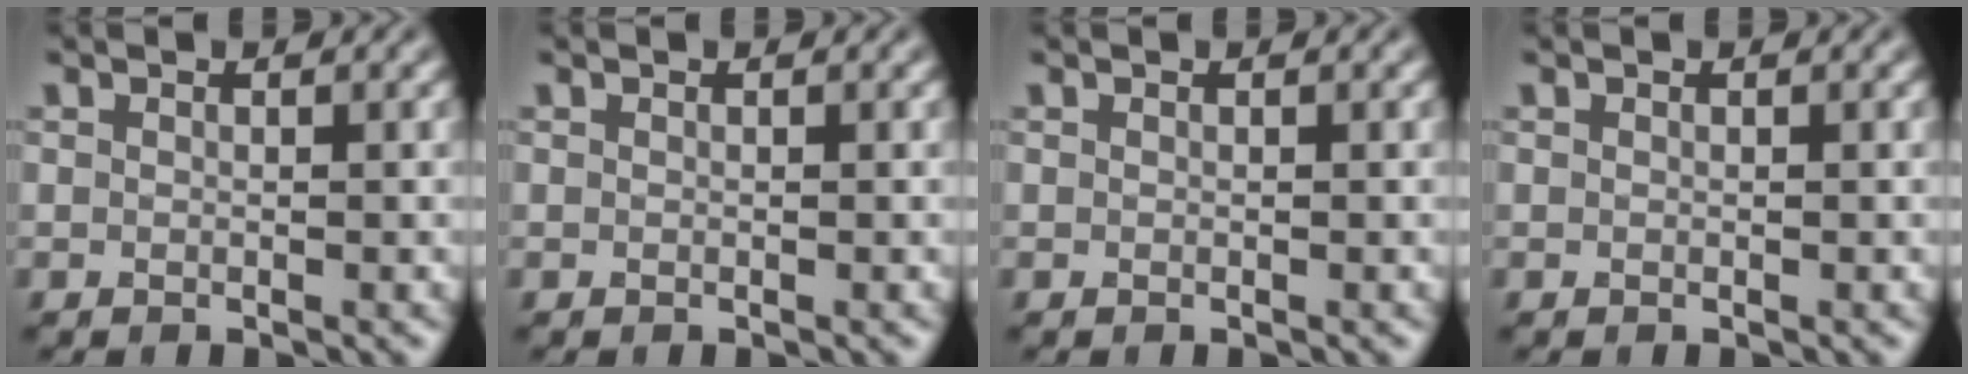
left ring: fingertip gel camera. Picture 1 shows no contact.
{"total": 0.0}
{"total": 0.0}
{"total": 0.0}